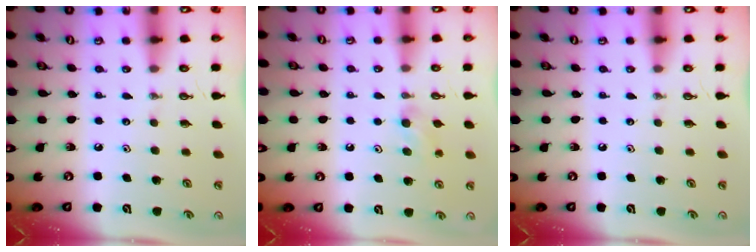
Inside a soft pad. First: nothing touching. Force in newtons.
{"total": 5.4, "press": 5.2, "slide": 1.4}
{"total": 0.0}